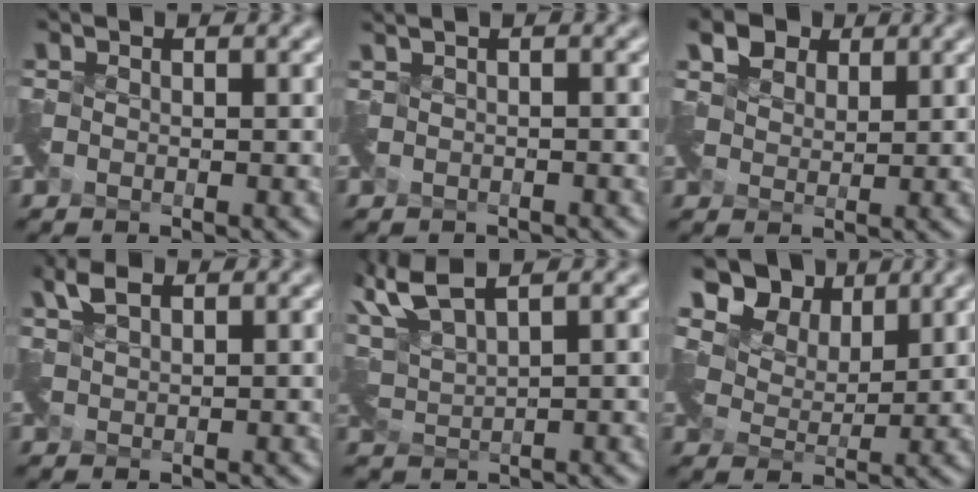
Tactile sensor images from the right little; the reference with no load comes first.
{"total": 1.4, "force": [-0.6, 0.6, 1.1], "torque": [-0.021, -0.016, -0.013]}
{"total": 3.7, "force": [2.6, 2.5, 1.1], "torque": [-0.038, 0.006, 0.045]}
{"total": 2.0, "force": [1.7, 0.6, 0.8], "torque": [-0.025, 0.009, 0.038]}
{"total": 4.6, "force": [3.9, 0.9, 2.3], "torque": [-0.062, 0.017, 0.084]}
{"total": 8.2, "force": [6.3, 4.0, 3.2], "torque": [-0.075, -0.006, 0.107]}